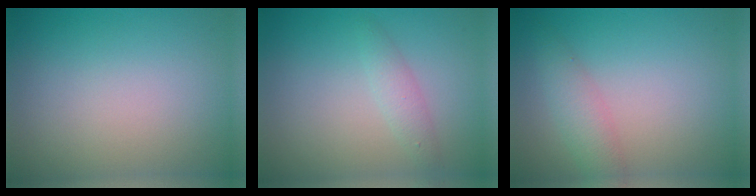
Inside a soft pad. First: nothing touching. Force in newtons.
{"total": 1.6, "press": 1.6, "slide": 0.1}
{"total": 2.5, "press": 2.5, "slide": 0.1}